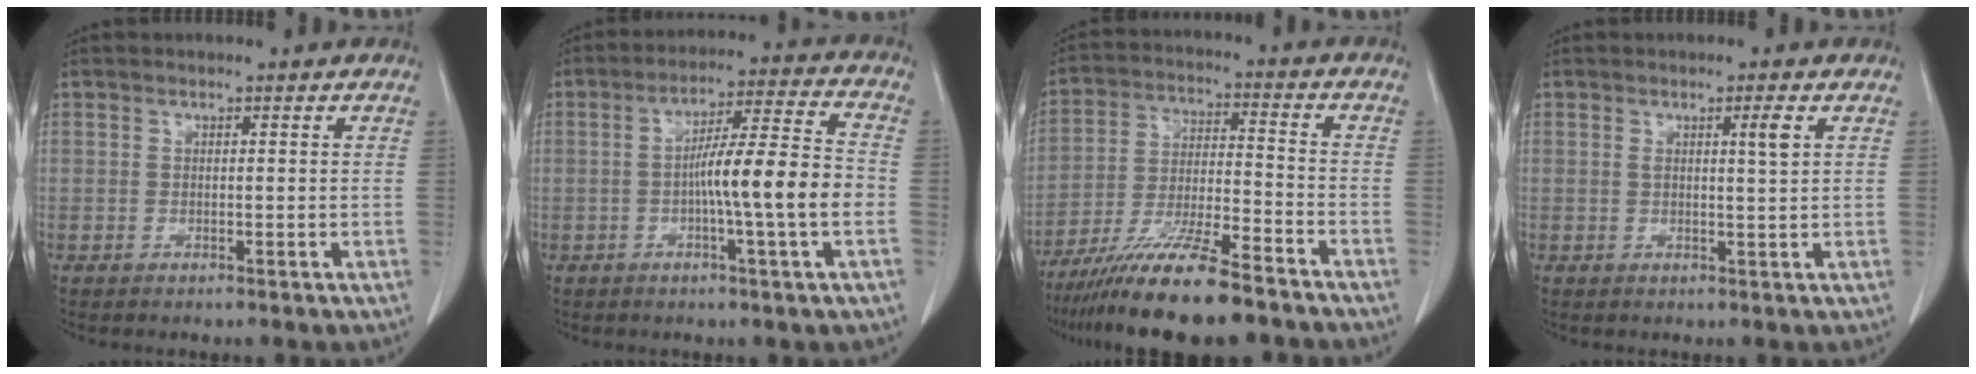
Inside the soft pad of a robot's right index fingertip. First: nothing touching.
{"total": 11.8, "force": [-2.2, -0.2, 11.6], "torque": [-0.190, 0.012, -0.042]}
{"total": 15.1, "force": [-11.9, 1.3, 9.3], "torque": [-0.177, -0.028, -0.206]}
{"total": 2.5, "force": [1.0, -0.2, 2.3], "torque": [-0.038, -0.004, 0.015]}